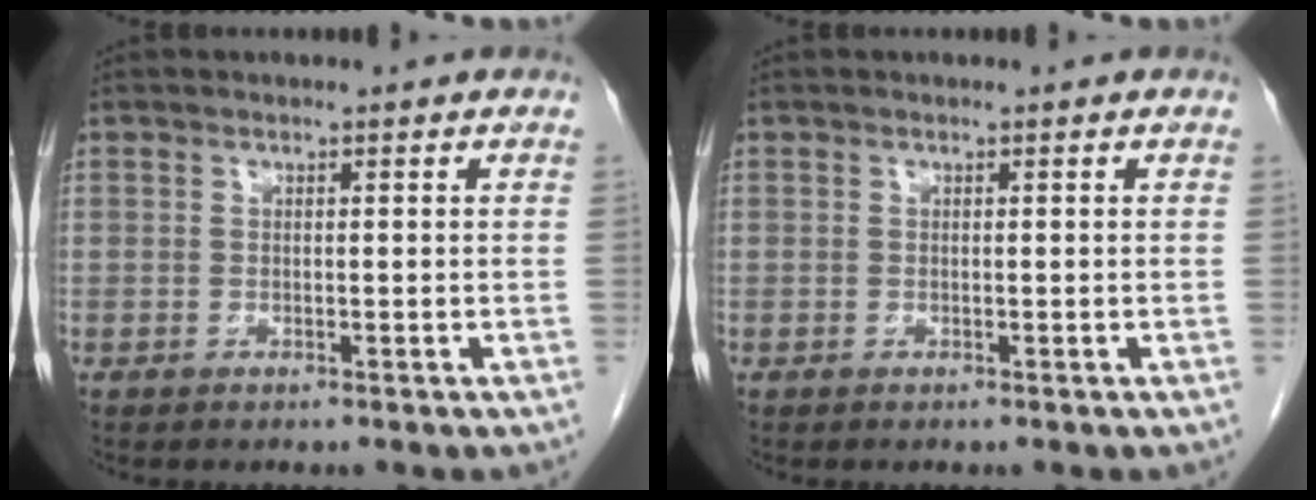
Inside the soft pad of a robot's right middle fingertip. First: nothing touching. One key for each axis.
{"total": 0.0}